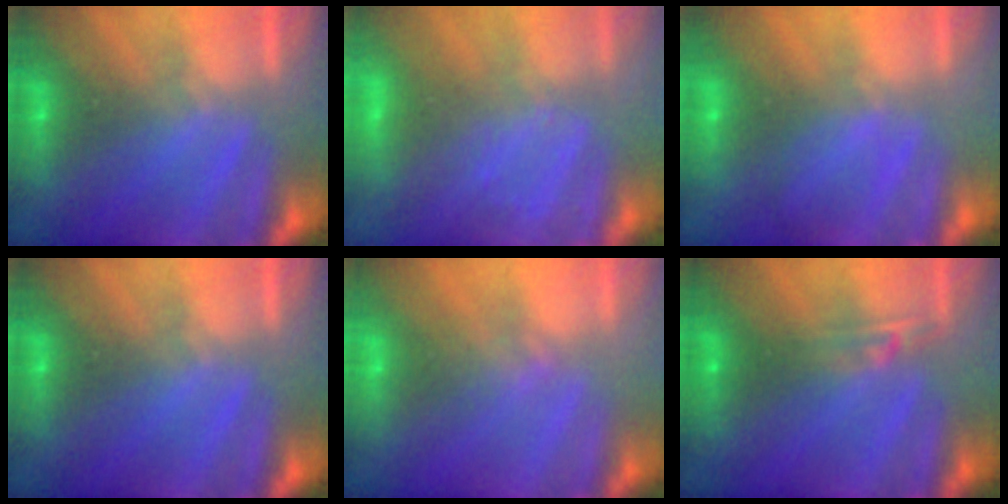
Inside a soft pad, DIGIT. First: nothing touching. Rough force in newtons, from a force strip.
{"total": 3.1}
{"total": 2.1}
{"total": 0.0}
{"total": 4.5}
{"total": 2.4}